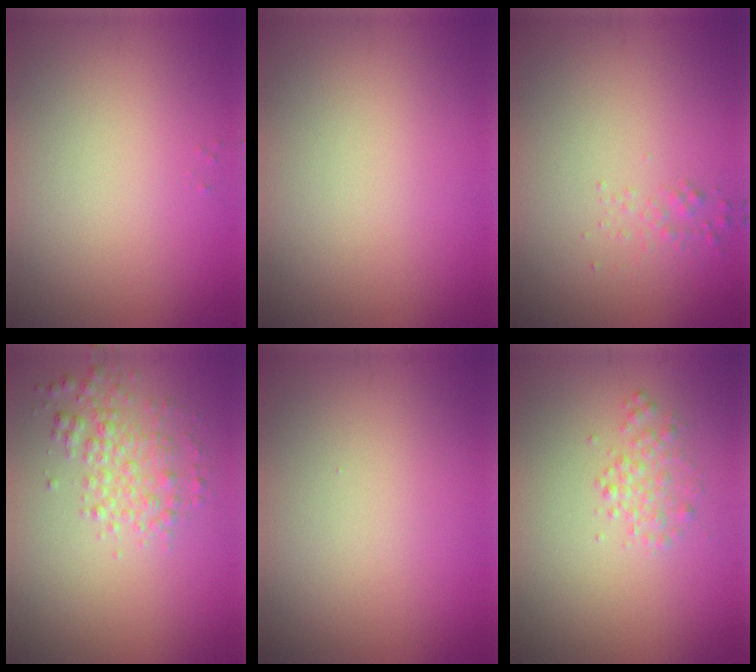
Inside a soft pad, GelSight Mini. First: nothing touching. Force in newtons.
{"total": 0.0}
{"total": 1.0, "press": 1.0, "slide": 0.0}
{"total": 3.0, "press": 3.0, "slide": 0.0}
{"total": 0.0}
{"total": 1.7, "press": 1.7, "slide": 0.0}